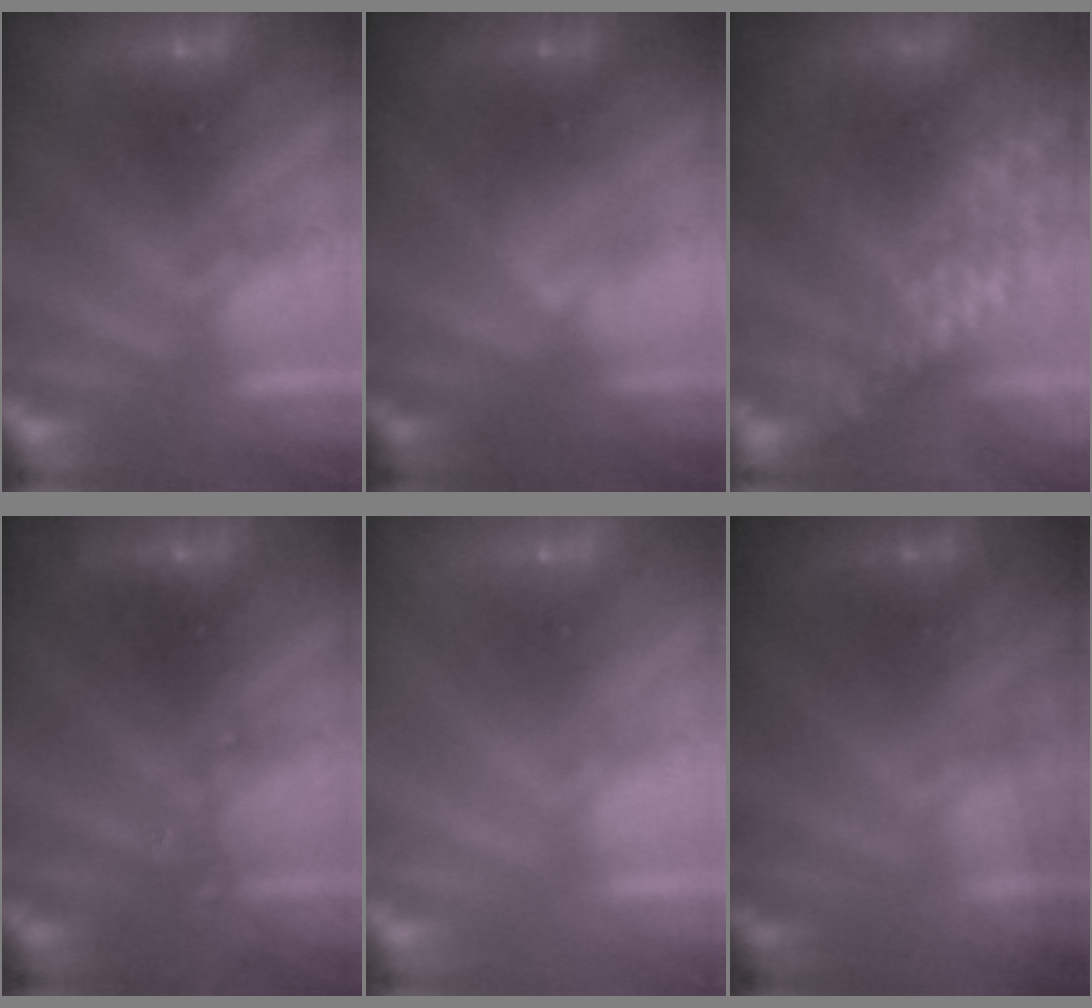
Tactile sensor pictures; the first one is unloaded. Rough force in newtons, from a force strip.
{"total": 2.2}
{"total": 6.4}
{"total": 2.4}
{"total": 3.2}
{"total": 1.5}